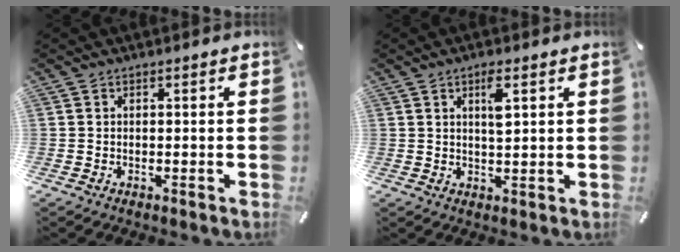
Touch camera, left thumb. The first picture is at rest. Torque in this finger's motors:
{"motor_torque": [1.04, 0.96, 0.67, -0.51, 0.25]}